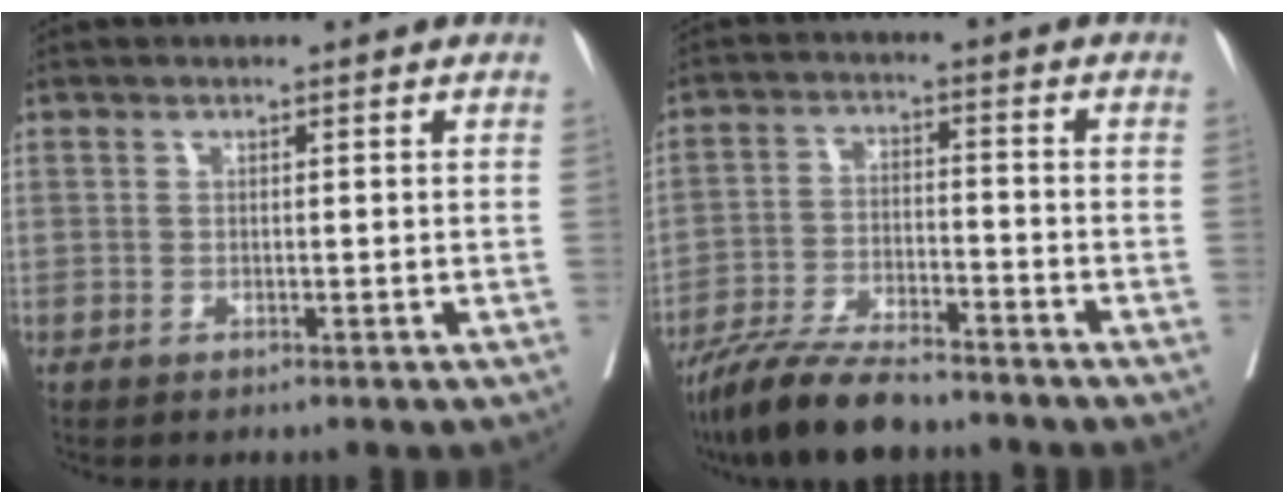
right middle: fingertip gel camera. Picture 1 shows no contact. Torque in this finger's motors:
{"motor_torque": [1.00, -1.14, 0.11, 0.03]}